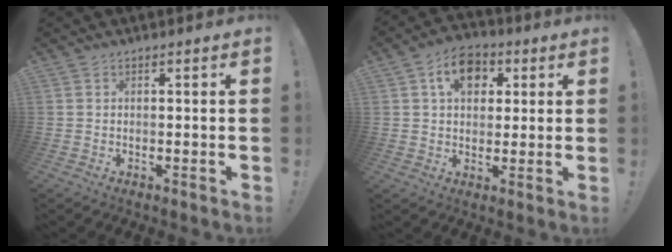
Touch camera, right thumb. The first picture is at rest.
{"total": 10.2, "force": [3.6, 7.5, 5.9], "torque": [-0.084, 0.003, 0.065]}